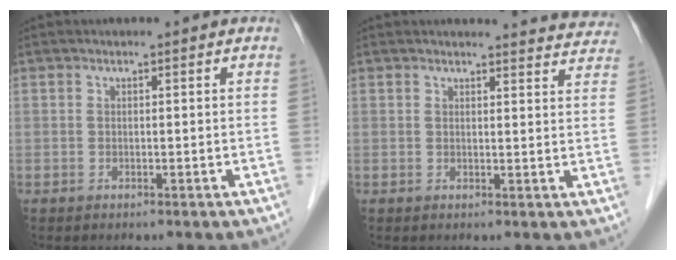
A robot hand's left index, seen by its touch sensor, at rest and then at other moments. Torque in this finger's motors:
{"motor_torque": [0.93, -0.90, 0.09, 0.00]}